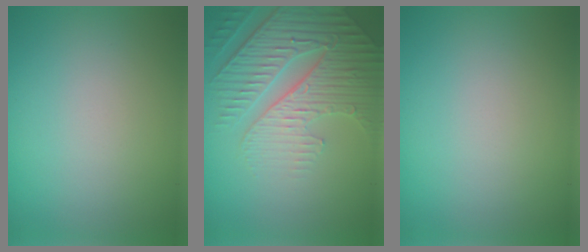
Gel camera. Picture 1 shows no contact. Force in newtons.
{"total": 6.5, "press": 5.2, "slide": 3.9}
{"total": 0.0}